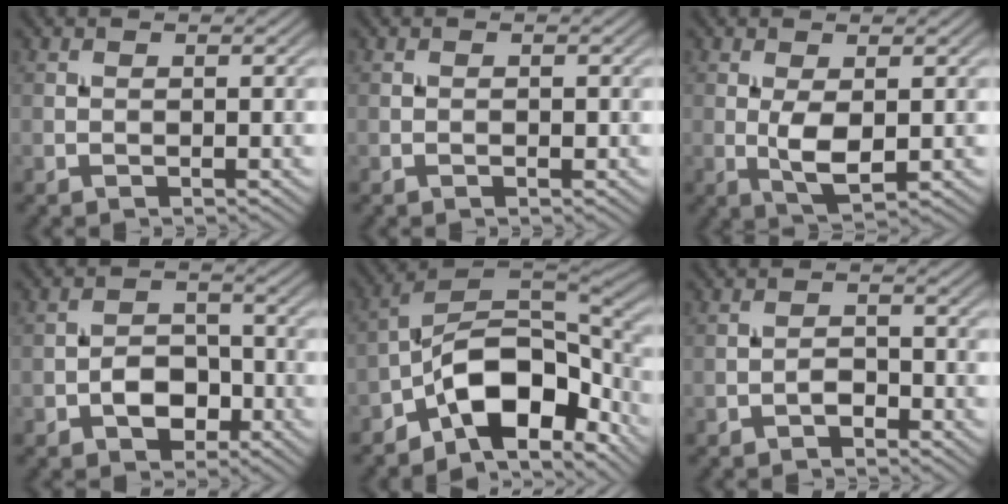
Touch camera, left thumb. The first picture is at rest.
{"total": 0.6, "force": [-0.2, 0.2, 0.5], "torque": [-0.007, 0.000, -0.003]}
{"total": 3.9, "force": [0.0, 1.6, 3.6], "torque": [-0.074, -0.005, 0.004]}
{"total": 4.6, "force": [-2.1, 3.1, 2.7], "torque": [-0.042, 0.005, -0.042]}
{"total": 13.4, "force": [-7.3, 6.3, 9.3], "torque": [-0.145, -0.001, -0.146]}
{"total": 1.8, "force": [-1.3, 0.9, 0.9], "torque": [-0.013, 0.005, -0.027]}